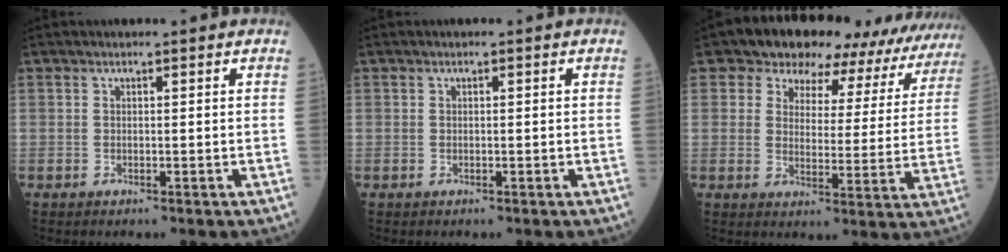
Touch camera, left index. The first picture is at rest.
{"total": 0.0}
{"total": 18.5, "force": [16.4, 7.8, 3.6], "torque": [-0.024, -0.009, 0.157]}